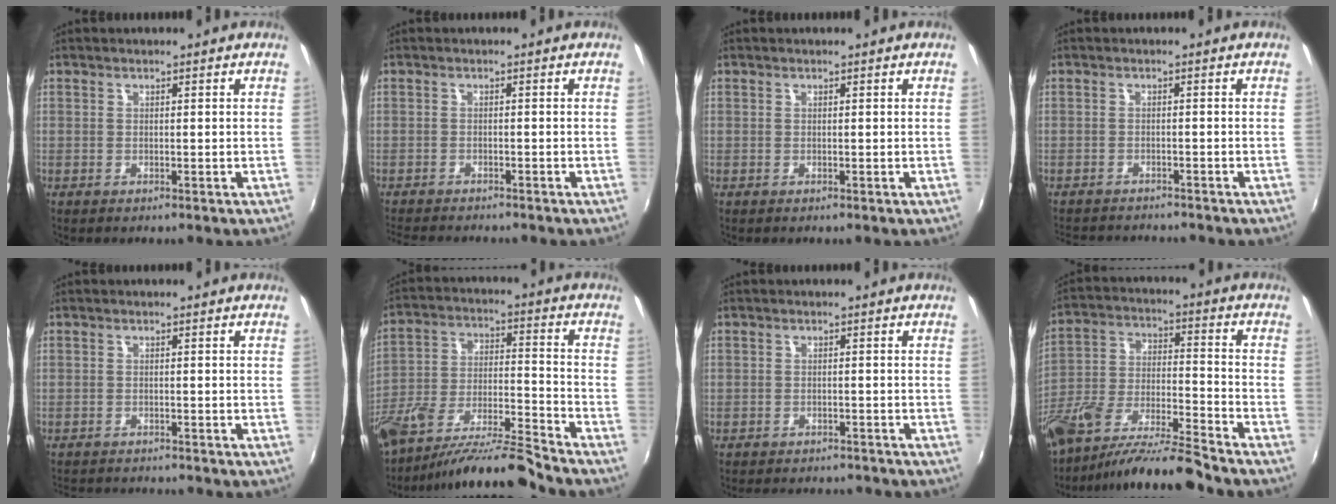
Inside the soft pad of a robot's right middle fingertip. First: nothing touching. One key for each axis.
{"total": 5.9, "fx": -5.5, "fy": 0.7, "fz": 2.0, "tx": -0.054, "ty": -0.019, "tz": -0.090}
{"total": 0.0}
{"total": 7.5, "fx": -7.0, "fy": 1.5, "fz": 2.2, "tx": -0.059, "ty": -0.013, "tz": -0.105}
{"total": 6.0, "fx": -5.8, "fy": 0.9, "fz": 1.6, "tx": -0.047, "ty": -0.013, "tz": -0.090}
{"total": 13.8, "fx": -11.6, "fy": 1.0, "fz": 7.5, "tx": -0.147, "ty": -0.015, "tz": -0.212}
{"total": 6.8, "fx": -5.9, "fy": 2.7, "fz": 2.0, "tx": -0.052, "ty": 0.000, "tz": -0.081}
{"total": 14.8, "fx": -12.2, "fy": 1.5, "fz": 8.3, "tx": -0.168, "ty": -0.019, "tz": -0.225}